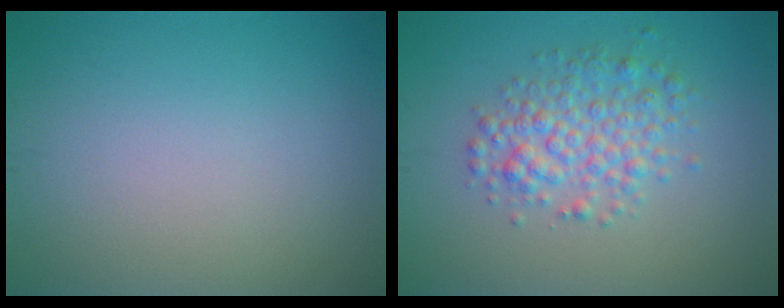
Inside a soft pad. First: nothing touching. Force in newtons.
{"total": 3.8, "press": 3.8, "slide": 0.1}